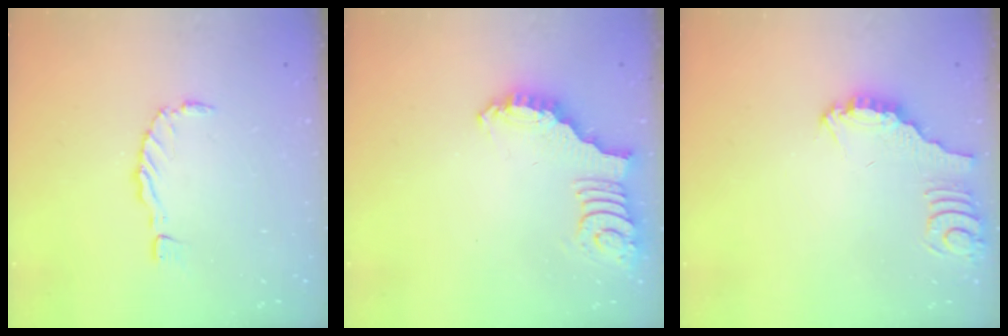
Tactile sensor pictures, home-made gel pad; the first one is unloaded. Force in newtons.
{"total": 2.7, "press": 2.7, "slide": 0.5}
{"total": 3.0, "press": 3.0, "slide": 0.2}